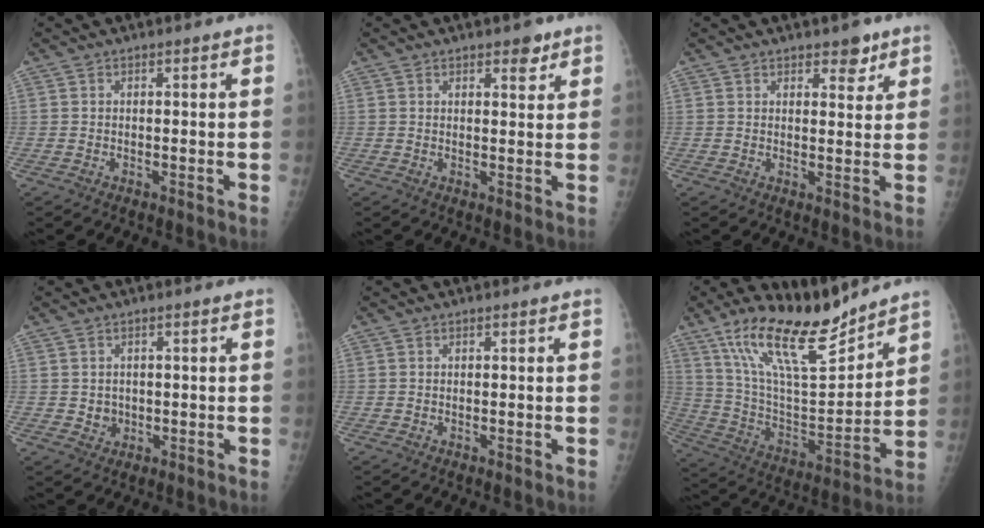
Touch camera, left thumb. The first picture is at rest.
{"total": 3.0, "force": [2.1, 1.4, 1.7], "torque": [-0.006, -0.011, 0.027]}
{"total": 3.8, "force": [2.6, 1.9, 1.9], "torque": [-0.002, -0.015, 0.036]}
{"total": 2.2, "force": [0.0, 2.0, 0.7], "torque": [-0.002, 0.001, 0.007]}
{"total": 0.0}
{"total": 19.6, "force": [15.3, 5.1, 11.2], "torque": [-0.163, -0.085, 0.281]}